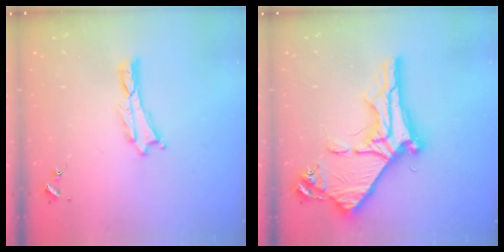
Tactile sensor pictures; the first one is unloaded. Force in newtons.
{"total": 10.7, "press": 10.6, "slide": 1.2}